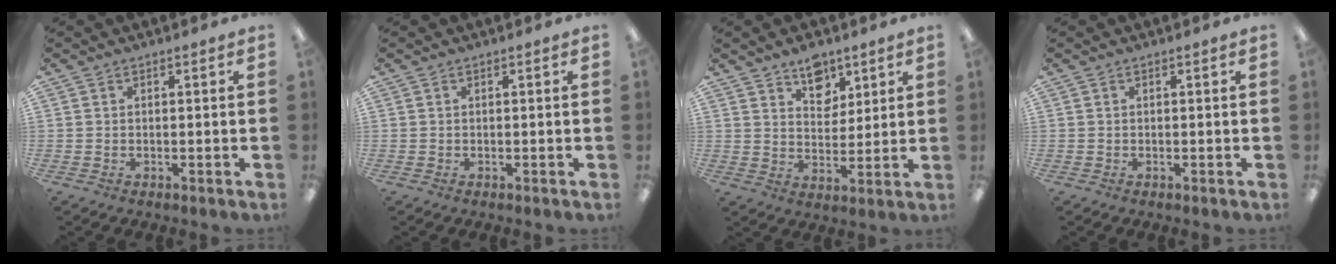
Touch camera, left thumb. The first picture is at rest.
{"total": 0.0}
{"total": 8.4, "force": [6.1, 5.1, 2.7], "torque": [-0.019, -0.037, 0.108]}
{"total": 0.0}